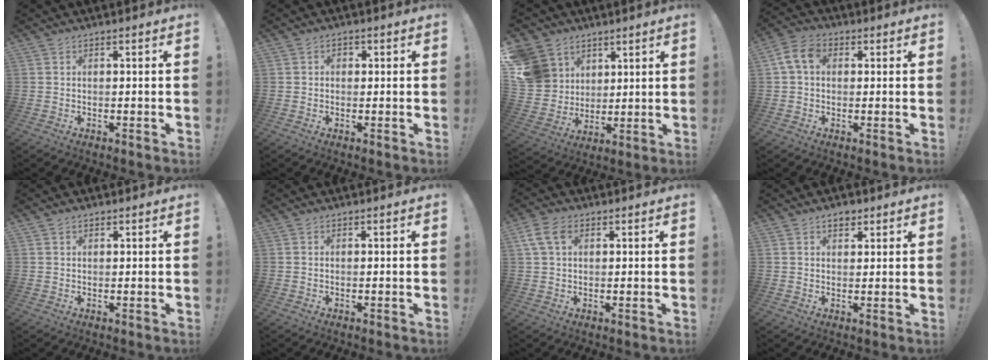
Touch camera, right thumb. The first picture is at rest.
{"total": 1.5, "force": [-0.2, 1.2, 0.8], "torque": [-0.006, 0.001, -0.006]}
{"total": 13.2, "force": [4.6, 11.7, 3.8], "torque": [-0.066, -0.023, 0.106]}
{"total": 7.7, "force": [1.7, 5.5, 5.1], "torque": [-0.096, 0.012, 0.037]}
{"total": 1.0, "force": [0.7, 0.6, 0.2], "torque": [0.003, -0.003, 0.012]}
{"total": 0.0}
{"total": 6.8, "force": [2.6, 4.3, 4.6], "torque": [-0.095, 0.000, 0.050]}
{"total": 3.1, "force": [1.9, 2.0, 1.3], "torque": [-0.011, -0.006, 0.031]}